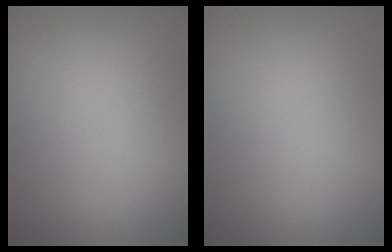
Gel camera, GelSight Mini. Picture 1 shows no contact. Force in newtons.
{"total": 0.0}